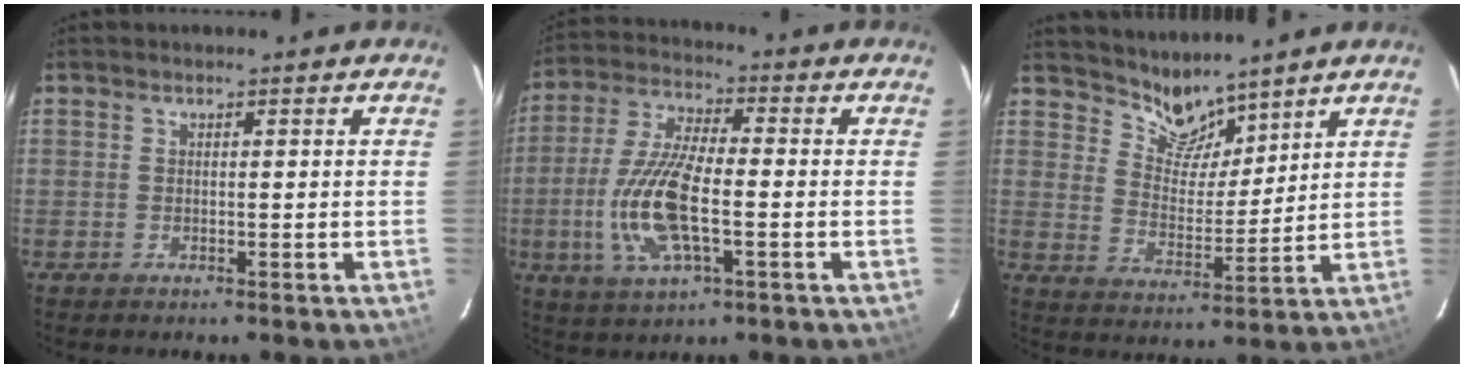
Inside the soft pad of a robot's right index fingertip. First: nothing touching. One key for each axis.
{"total": 13.7, "fx": -2.9, "fy": 4.7, "fz": 12.5, "tx": -0.269, "ty": -0.003, "tz": -0.058}
{"total": 7.5, "fx": 6.8, "fy": 2.7, "fz": 1.6, "tx": -0.022, "ty": -0.001, "tz": 0.130}